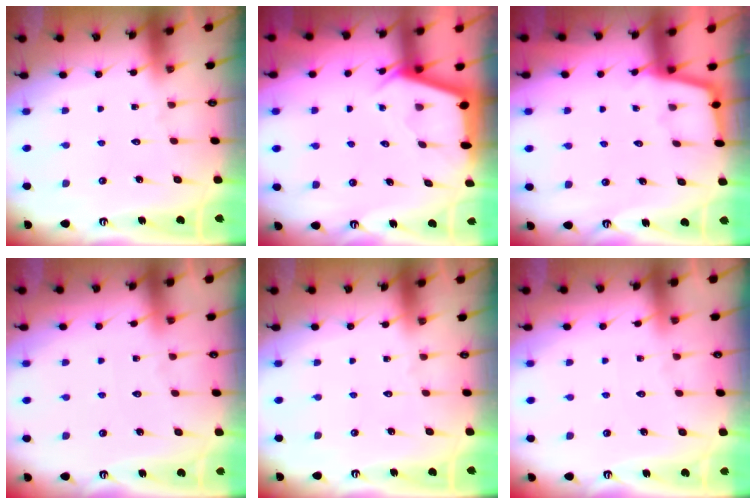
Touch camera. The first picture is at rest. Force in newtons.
{"total": 2.9, "press": 2.9, "slide": 0.4}
{"total": 2.1, "press": 2.1, "slide": 0.4}
{"total": 1.6, "press": 1.6, "slide": 0.3}
{"total": 0.0}
{"total": 1.6, "press": 1.6, "slide": 0.3}